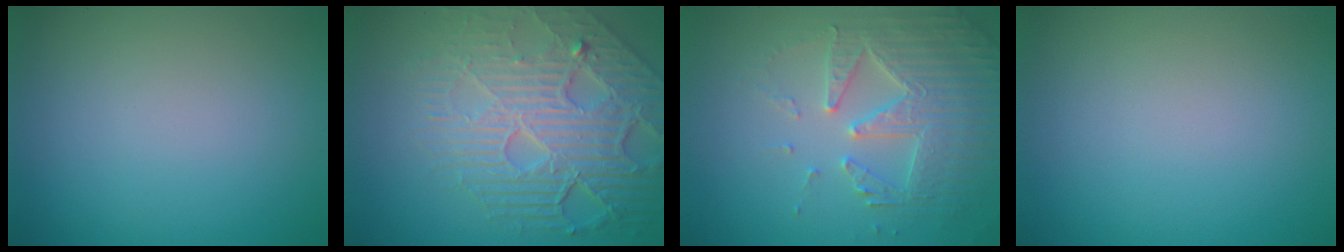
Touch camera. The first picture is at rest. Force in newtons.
{"total": 8.5, "press": 5.8, "slide": 6.2}
{"total": 4.8, "press": 4.4, "slide": 2.0}
{"total": 0.0}